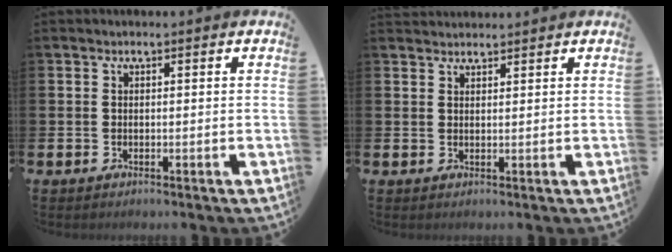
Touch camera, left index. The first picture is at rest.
{"total": 1.8, "force": [1.8, 0.3, -0.1], "torque": [0.000, -0.003, 0.033]}